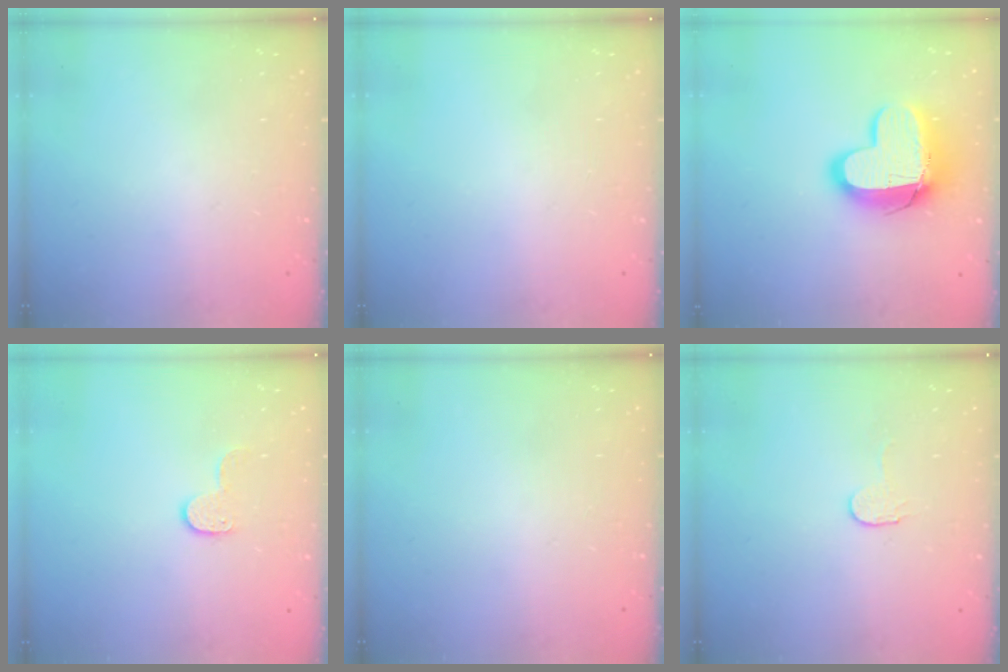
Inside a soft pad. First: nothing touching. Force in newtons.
{"total": 0.0}
{"total": 15.0, "press": 14.9, "slide": 1.3}
{"total": 5.9, "press": 5.9, "slide": 0.5}
{"total": 0.0}
{"total": 2.9, "press": 2.9, "slide": 0.3}